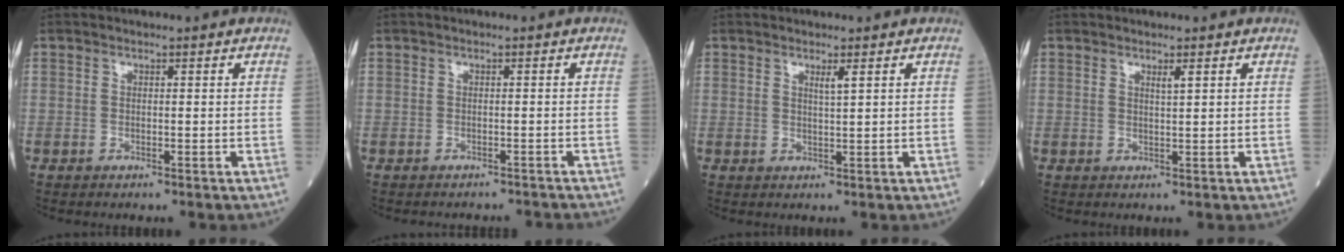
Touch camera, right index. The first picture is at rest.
{"total": 4.9, "force": [-4.7, 1.2, 0.7], "torque": [-0.003, -0.002, -0.050]}
{"total": 1.6, "force": [0.9, -0.1, 1.3], "torque": [-0.025, -0.006, 0.015]}
{"total": 1.2, "force": [0.8, -0.1, 1.0], "torque": [-0.019, -0.004, 0.013]}